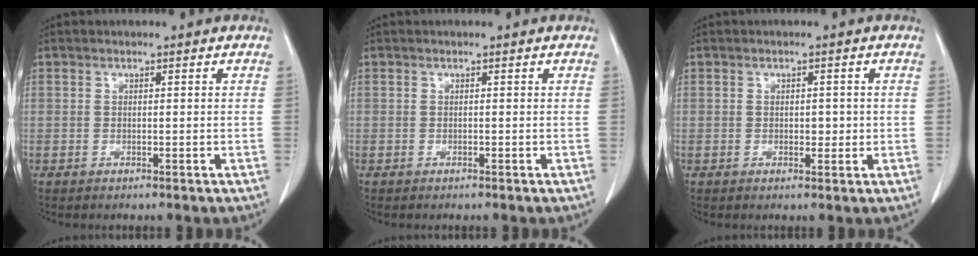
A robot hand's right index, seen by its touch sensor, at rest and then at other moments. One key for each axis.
{"total": 0.0}
{"total": 2.0, "fx": 0.0, "fy": 1.2, "fz": 1.6, "tx": -0.020, "ty": 0.000, "tz": 0.002}